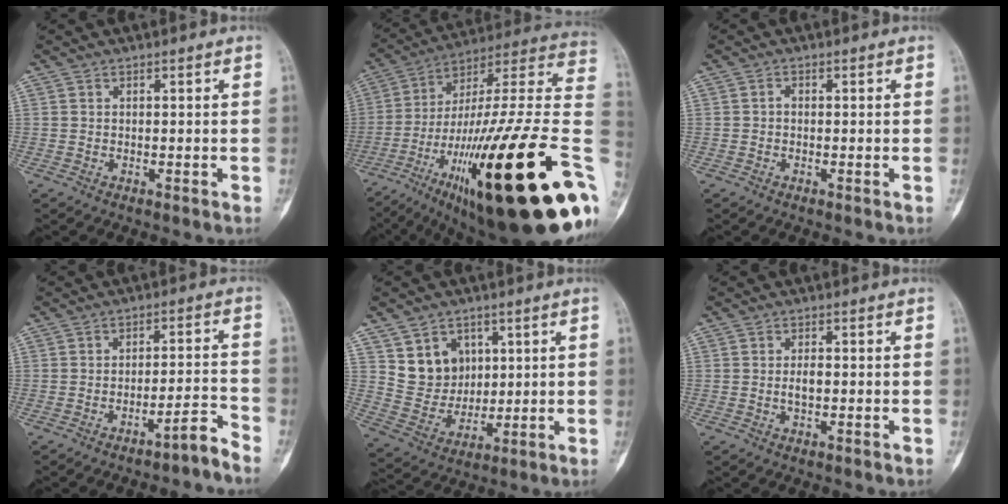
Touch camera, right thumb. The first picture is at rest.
{"total": 40.3, "force": [-12.1, 8.7, 37.4], "torque": [-0.514, 0.065, -0.191]}
{"total": 0.7, "force": [-0.2, 0.4, 0.6], "torque": [-0.009, 0.001, -0.008]}
{"total": 4.4, "force": [-3.8, -0.1, 2.2], "torque": [-0.034, 0.048, -0.058]}
{"total": 9.7, "force": [4.0, 8.0, 3.7], "torque": [-0.030, -0.026, 0.086]}
{"total": 2.1, "force": [-0.2, 0.8, 1.9], "torque": [-0.039, 0.002, -0.003]}